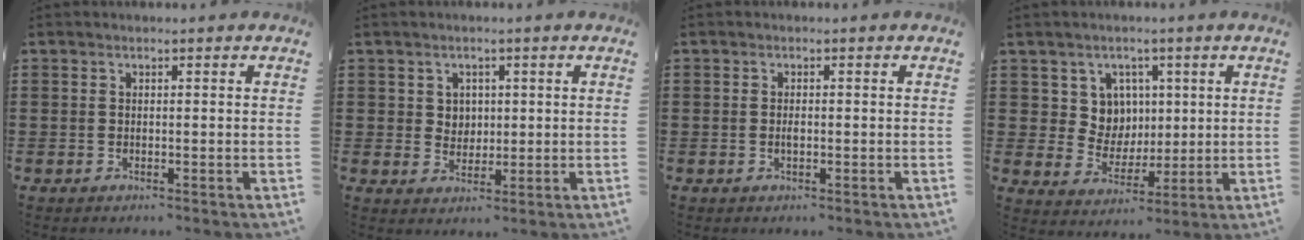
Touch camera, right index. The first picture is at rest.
{"total": 2.8, "force": [1.2, 2.4, 0.7], "torque": [-0.015, 0.007, 0.020]}
{"total": 1.1, "force": [-0.2, 0.4, 1.0], "torque": [-0.020, -0.002, -0.003]}
{"total": 6.7, "force": [2.2, 6.0, 2.0], "torque": [-0.062, 0.011, 0.042]}